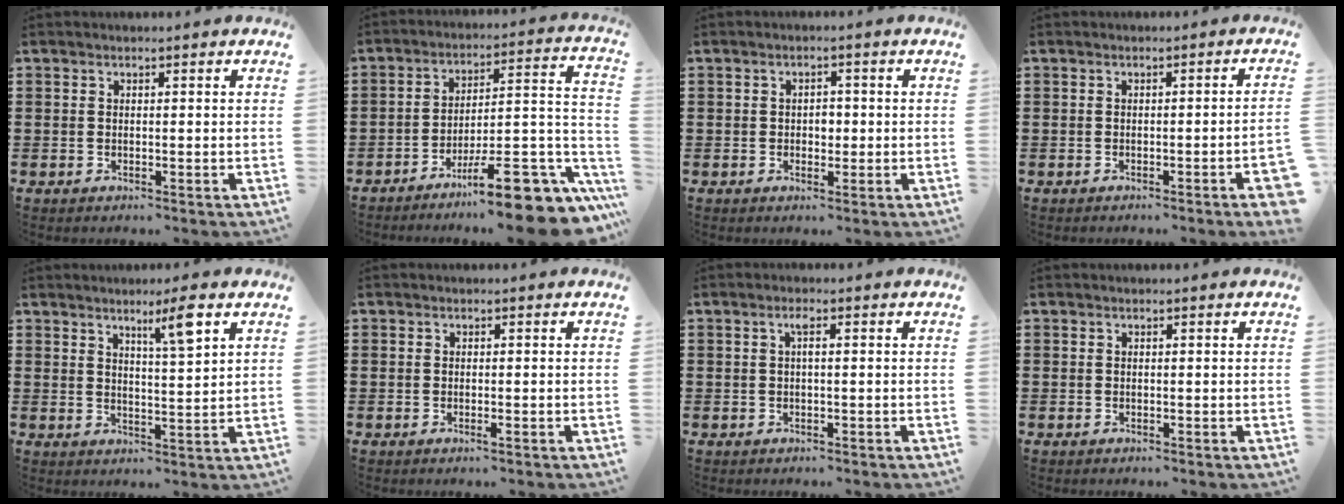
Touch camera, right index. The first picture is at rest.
{"total": 12.8, "force": [-9.5, 1.9, 8.4], "torque": [-0.097, 0.026, -0.167]}
{"total": 1.7, "force": [-0.1, 1.1, 1.2], "torque": [-0.016, 0.002, -0.005]}
{"total": 2.1, "force": [-1.0, -0.2, 1.8], "torque": [-0.028, -0.005, -0.019]}
{"total": 5.4, "force": [3.5, 0.2, 4.1], "torque": [-0.063, -0.007, 0.052]}
{"total": 0.7, "force": [-0.3, 0.1, 0.6], "torque": [-0.012, -0.004, -0.004]}
{"total": 1.3, "force": [0.2, 0.2, 1.3], "torque": [-0.027, 0.003, 0.001]}
{"total": 0.0}